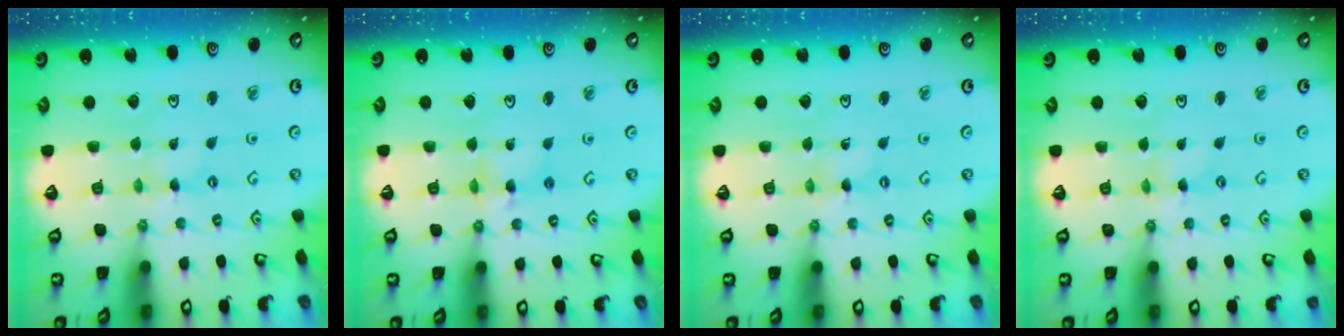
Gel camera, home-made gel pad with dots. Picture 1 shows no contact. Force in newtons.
{"total": 4.7, "press": 4.6, "slide": 0.6}
{"total": 0.0}
{"total": 0.0}